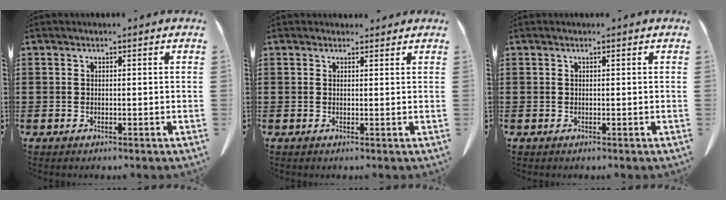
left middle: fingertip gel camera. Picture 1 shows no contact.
{"total": 0.9, "force": [0.8, 0.3, 0.1], "torque": [0.003, 0.000, 0.015]}
{"total": 0.0}